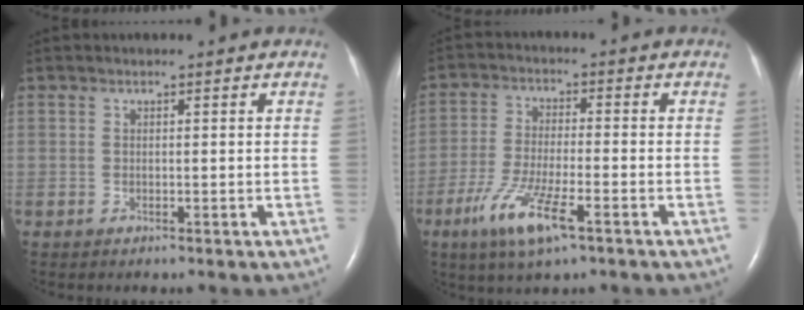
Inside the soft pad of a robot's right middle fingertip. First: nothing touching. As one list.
[{"total": 9.2, "force": [-4.9, 1.4, 7.7], "torque": [-0.159, -0.020, -0.088]}]